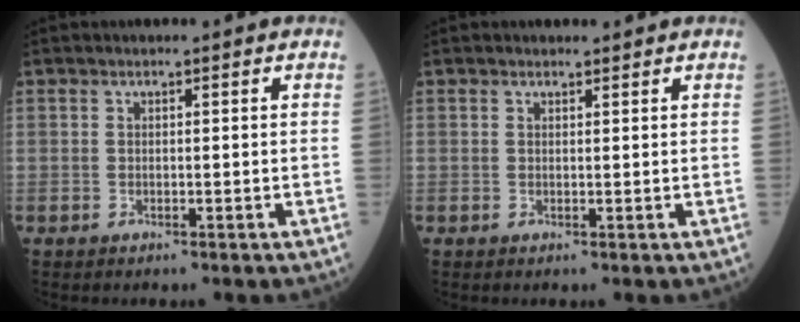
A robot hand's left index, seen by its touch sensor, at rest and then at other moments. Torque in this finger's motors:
{"motor_torque": [0.01, -0.24, -0.18, 0.00]}